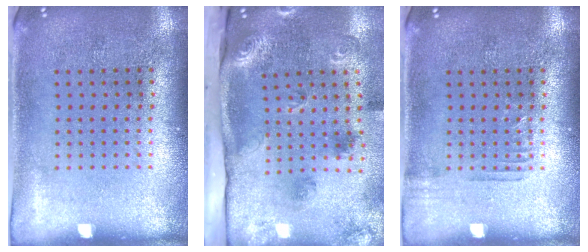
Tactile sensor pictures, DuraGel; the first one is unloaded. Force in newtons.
{"total": 2.7, "press": 1.9, "slide": 1.8}
{"total": 0.8, "press": 0.8, "slide": 0.2}